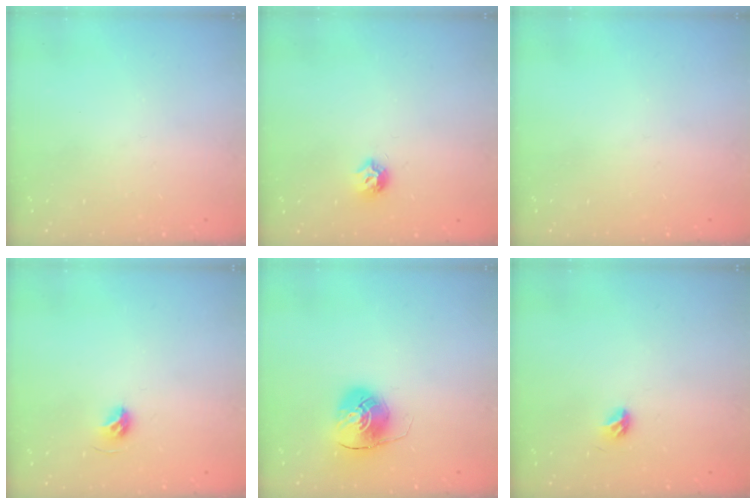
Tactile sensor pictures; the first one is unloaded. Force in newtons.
{"total": 6.3, "press": 6.3, "slide": 0.1}
{"total": 0.0}
{"total": 5.4, "press": 5.2, "slide": 1.2}
{"total": 8.6, "press": 8.6, "slide": 0.6}
{"total": 4.0, "press": 3.9, "slide": 1.0}